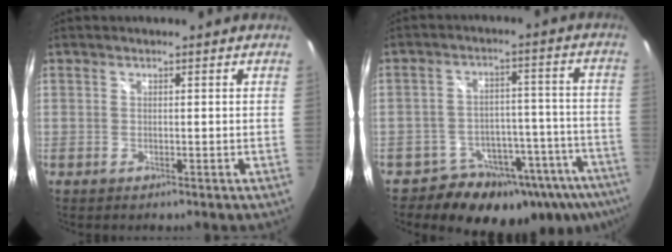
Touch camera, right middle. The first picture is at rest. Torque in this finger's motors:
{"motor_torque": [0.10, -0.66, 0.38, 0.02]}